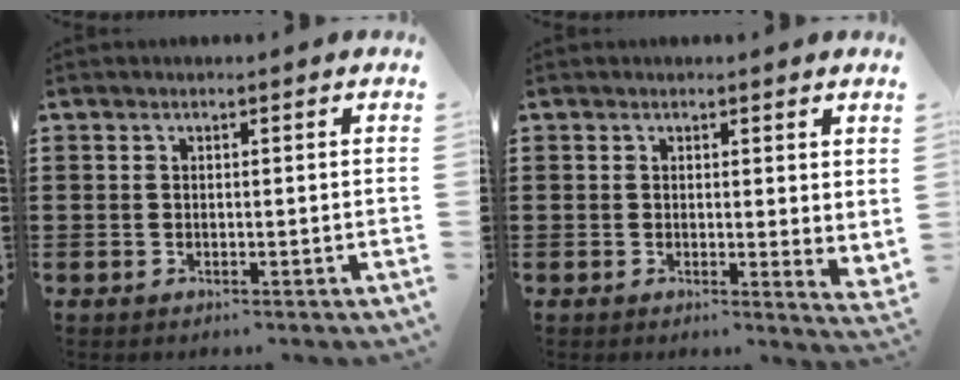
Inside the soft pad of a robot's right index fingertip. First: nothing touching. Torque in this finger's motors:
{"motor_torque": [-0.23, 0.46, 0.08, 0.01]}